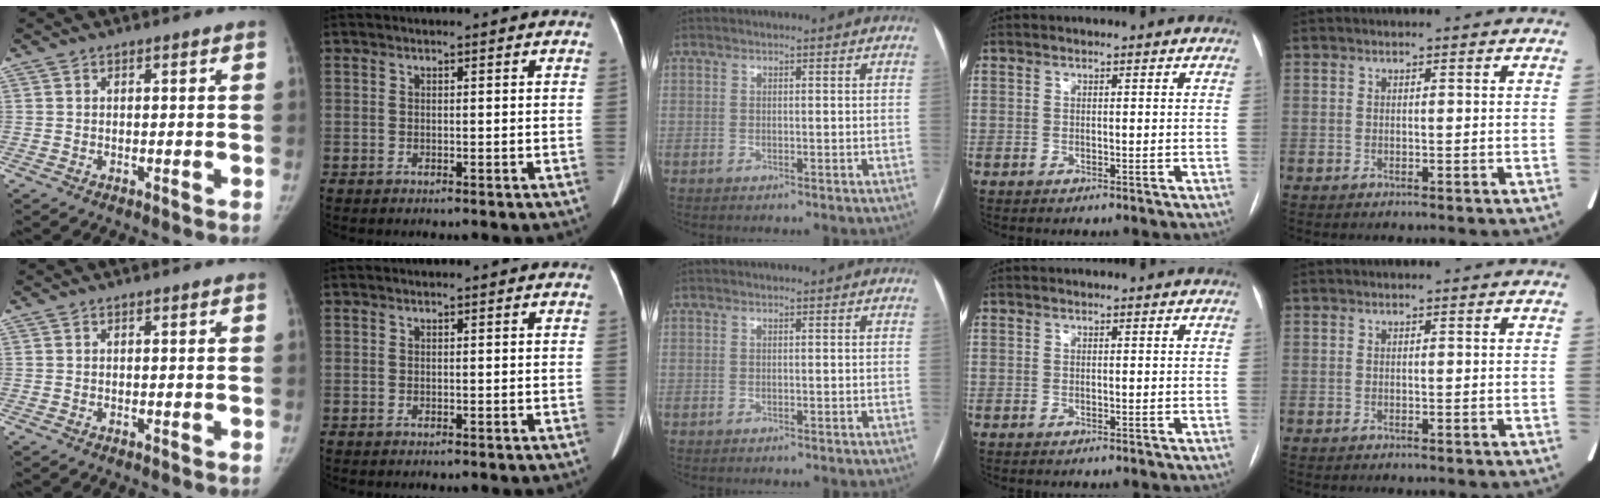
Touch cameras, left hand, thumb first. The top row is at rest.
{}